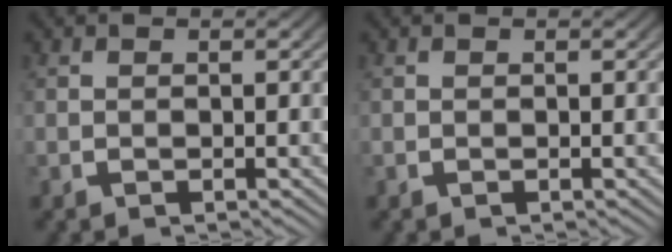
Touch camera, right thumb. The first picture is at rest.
{"total": 0.0}